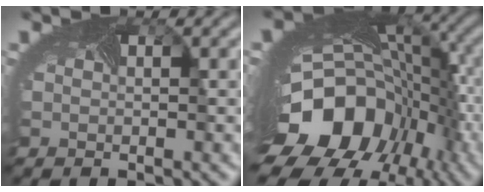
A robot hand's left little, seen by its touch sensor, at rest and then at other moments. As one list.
[{"total": 17.5, "force": [-6.4, 12.6, 10.2], "torque": [-0.215, -0.046, -0.092]}]